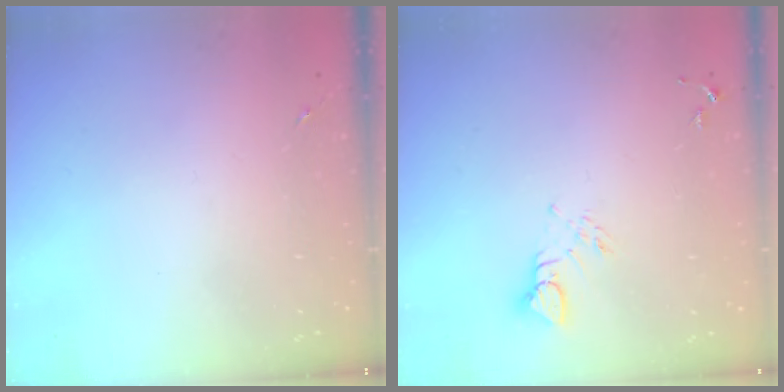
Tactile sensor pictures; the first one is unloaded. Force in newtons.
{"total": 3.8, "press": 3.8, "slide": 0.3}